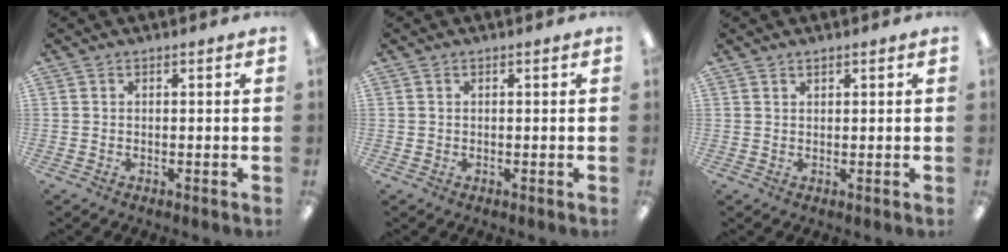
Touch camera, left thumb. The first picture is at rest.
{"total": 0.5, "force": [0.3, 0.4, 0.1], "torque": [-0.003, 0.005, 0.005]}
{"total": 1.1, "force": [0.9, 0.4, 0.3], "torque": [-0.006, 0.000, 0.017]}